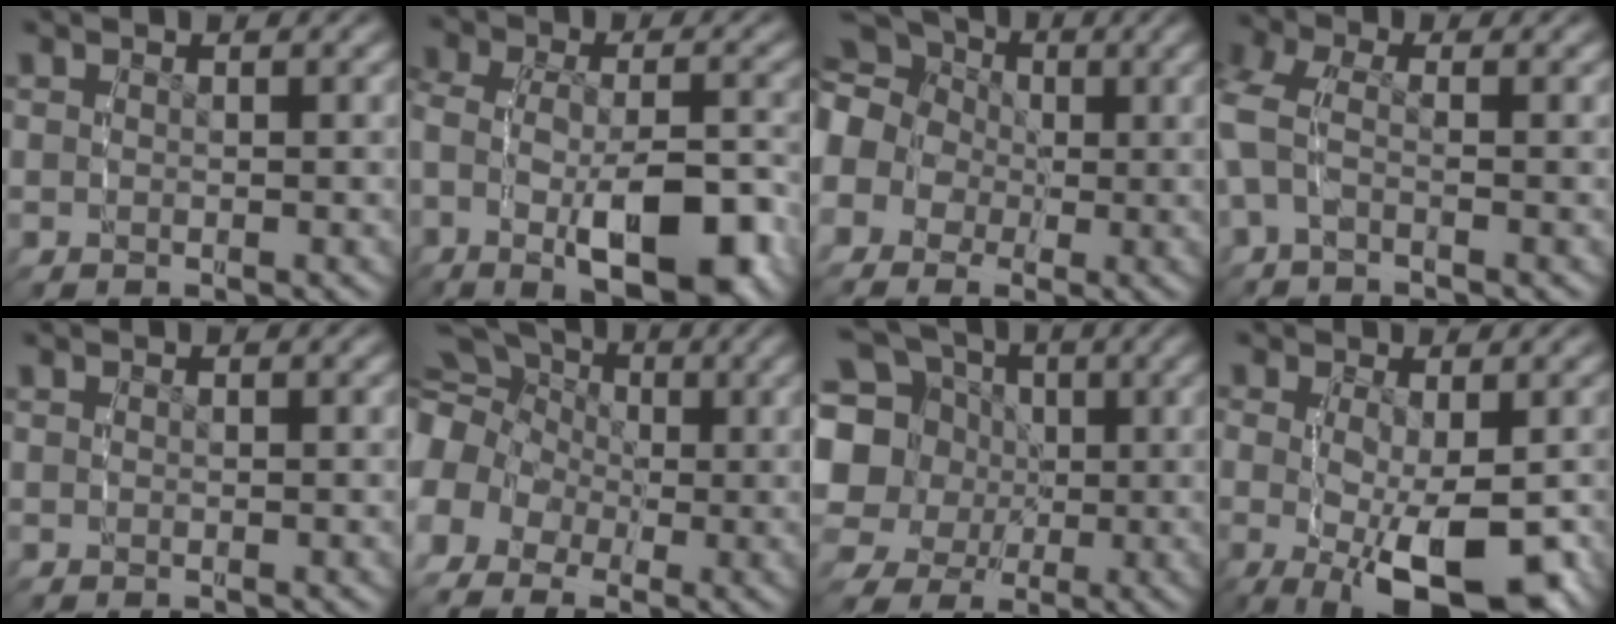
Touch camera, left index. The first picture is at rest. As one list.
[{"total": 8.2, "force": [-2.1, 4.2, 6.8], "torque": [-0.131, -0.023, -0.031]}, {"total": 13.6, "force": [2.0, 12.0, 6.1], "torque": [-0.136, -0.001, 0.006]}, {"total": 3.0, "force": [-0.4, 1.7, 2.4], "torque": [-0.067, -0.011, -0.002]}, {"total": 0.0}, {"total": 12.3, "force": [1.7, 10.8, 5.6], "torque": [-0.132, -0.010, 0.013]}, {"total": 13.2, "force": [3.0, 11.2, 6.2], "torque": [-0.139, -0.017, 0.041]}, {"total": 8.2, "force": [-3.4, 3.3, 6.7], "torque": [-0.113, -0.038, -0.035]}]